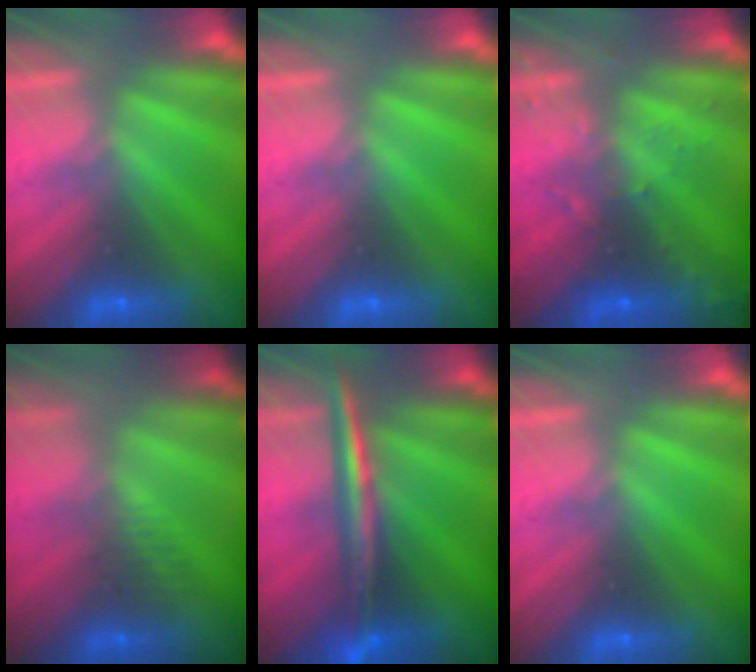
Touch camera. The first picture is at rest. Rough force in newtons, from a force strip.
{"total": 0.0}
{"total": 2.9}
{"total": 2.5}
{"total": 2.9}
{"total": 0.0}